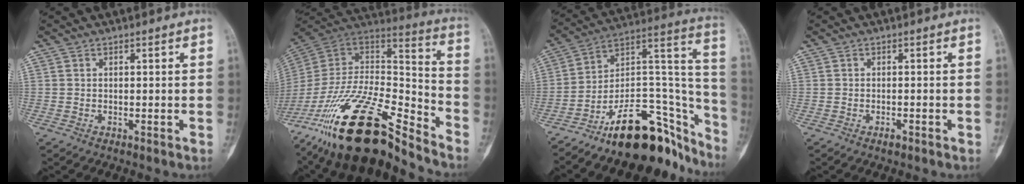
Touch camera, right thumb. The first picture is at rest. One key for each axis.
{"total": 26.8, "fx": -19.6, "fy": 8.3, "fz": 16.3, "tx": -0.296, "ty": 0.075, "tz": -0.347}
{"total": 24.0, "fx": -17.8, "fy": 9.5, "fz": 12.9, "tx": -0.119, "ty": 0.144, "tz": -0.288}
{"total": 1.1, "fx": -0.7, "fy": 0.5, "fz": 0.7, "tx": -0.015, "ty": 0.001, "tz": -0.011}